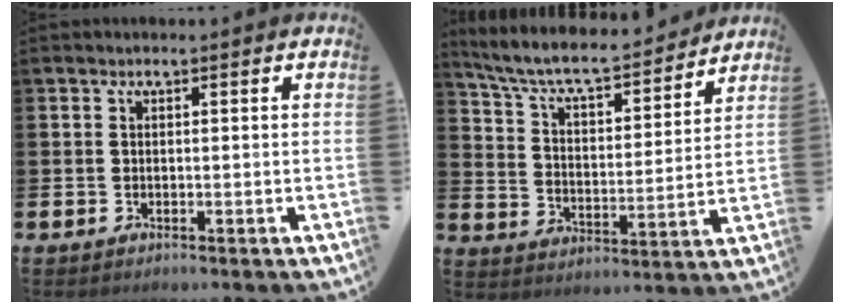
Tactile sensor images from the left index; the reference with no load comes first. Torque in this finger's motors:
{"motor_torque": [1.01, -1.13, 0.77, 0.21]}